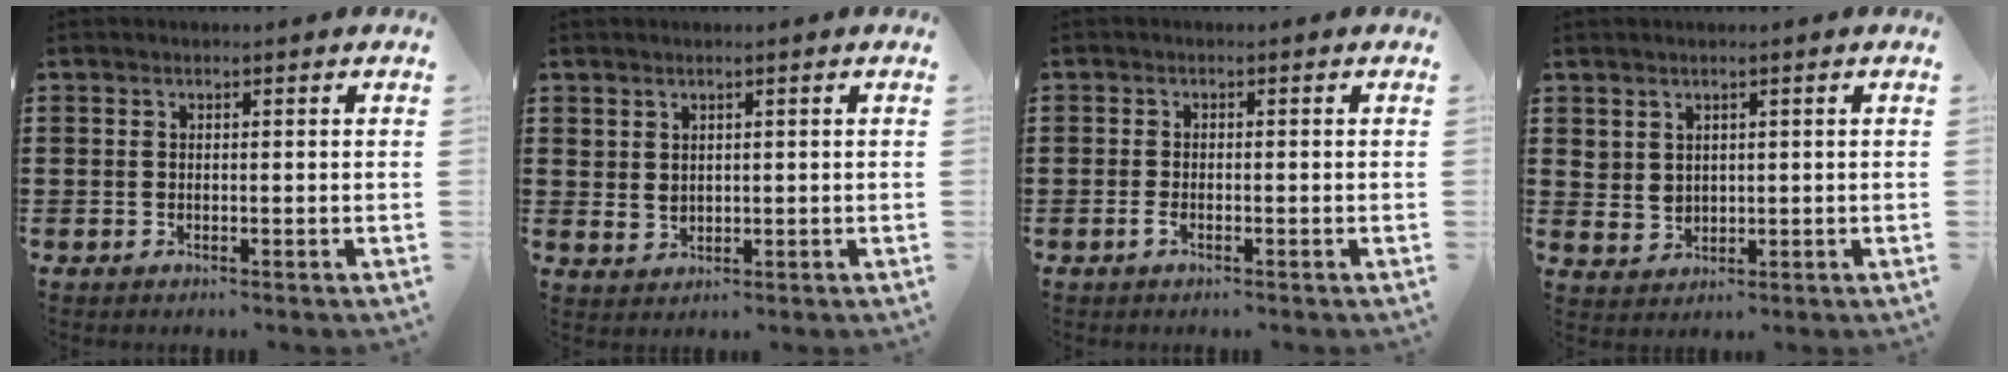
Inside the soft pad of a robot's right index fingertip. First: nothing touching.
{"total": 1.9, "force": [1.3, 1.3, 0.5], "torque": [-0.016, 0.004, 0.026]}
{"total": 1.2, "force": [-0.7, 0.4, 0.9], "torque": [-0.025, -0.005, -0.015]}
{"total": 2.5, "force": [1.6, 1.9, 0.6], "torque": [-0.021, 0.007, 0.032]}